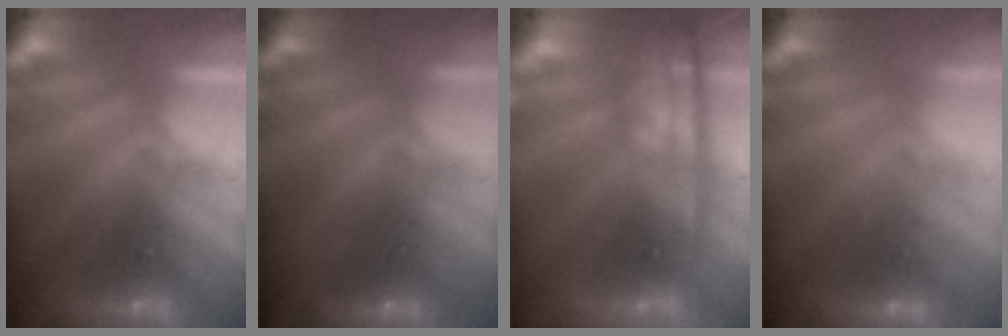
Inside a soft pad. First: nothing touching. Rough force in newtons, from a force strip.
{"total": 1.2}
{"total": 7.2}
{"total": 2.7}